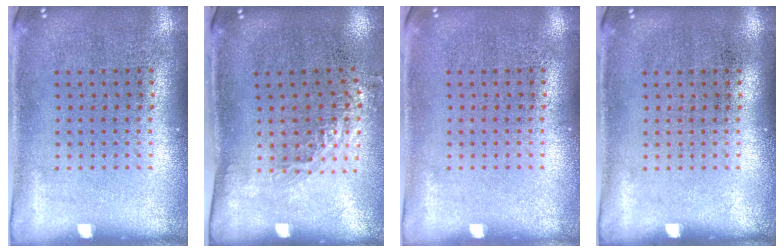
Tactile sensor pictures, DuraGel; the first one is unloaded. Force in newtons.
{"total": 1.2, "press": 1.0, "slide": 0.8}
{"total": 0.0}
{"total": 0.0}